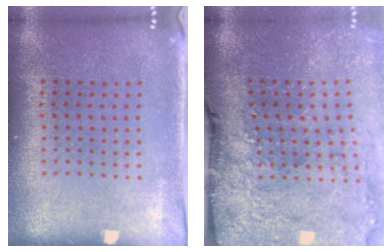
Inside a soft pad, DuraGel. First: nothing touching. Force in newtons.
{"total": 4.7, "press": 3.6, "slide": 3.0}